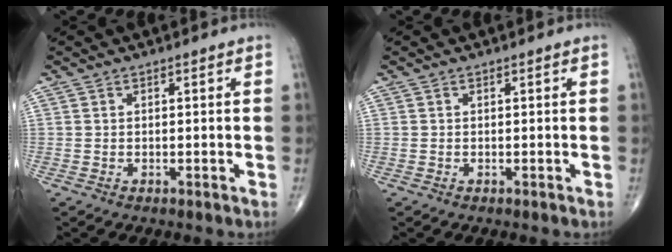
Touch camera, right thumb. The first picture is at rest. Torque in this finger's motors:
{"motor_torque": [0.11, 0.08, 0.03, 0.10, 0.02]}